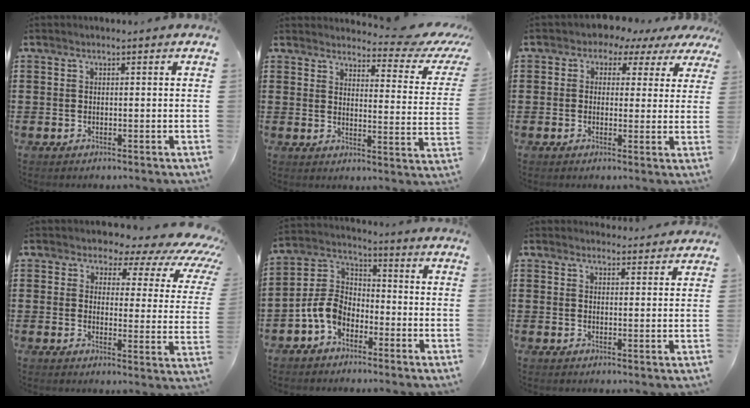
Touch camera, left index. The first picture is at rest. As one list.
[{"total": 4.6, "force": [3.8, 0.9, 2.4], "torque": [-0.043, -0.031, 0.057]}, {"total": 2.8, "force": [1.7, 2.1, 0.8], "torque": [-0.036, -0.005, 0.023]}, {"total": 4.7, "force": [3.3, 2.4, 2.3], "torque": [-0.048, -0.022, 0.049]}, {"total": 6.5, "force": [-3.3, 4.3, 3.6], "torque": [-0.112, 0.000, -0.077]}, {"total": 2.7, "force": [2.6, 0.6, 0.1], "torque": [-0.001, -0.011, 0.048]}]